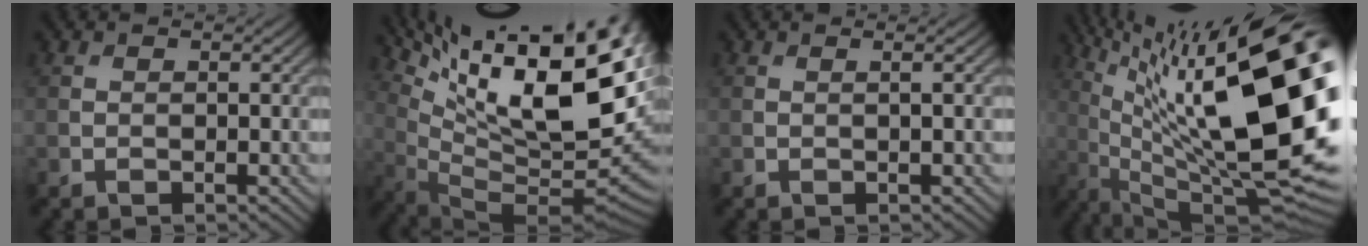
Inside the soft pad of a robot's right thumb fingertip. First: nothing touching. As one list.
[{"total": 20.7, "force": [9.0, 7.0, 17.3], "torque": [-0.247, 0.027, 0.156]}, {"total": 1.2, "force": [0.2, 0.2, 1.2], "torque": [-0.016, 0.007, -0.001]}, {"total": 23.7, "force": [5.0, 7.6, 21.9], "torque": [-0.317, 0.032, 0.080]}]